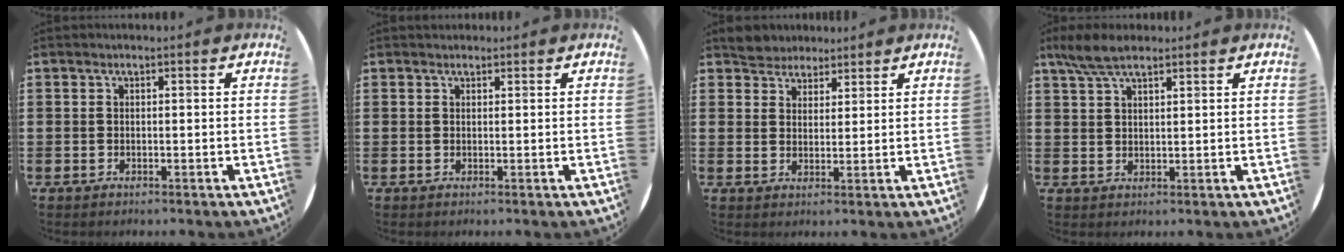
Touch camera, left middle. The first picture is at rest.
{"total": 0.7, "force": [0.6, 0.2, -0.2], "torque": [0.004, 0.005, 0.011]}
{"total": 4.0, "force": [3.7, 1.4, -0.4], "torque": [-0.005, -0.002, 0.072]}
{"total": 4.9, "force": [3.8, 1.4, 2.7], "torque": [-0.061, 0.001, 0.071]}